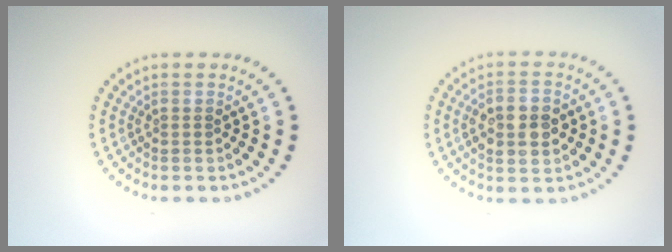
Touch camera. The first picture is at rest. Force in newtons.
{"total": 4.2, "press": 4.2, "slide": 0.4}